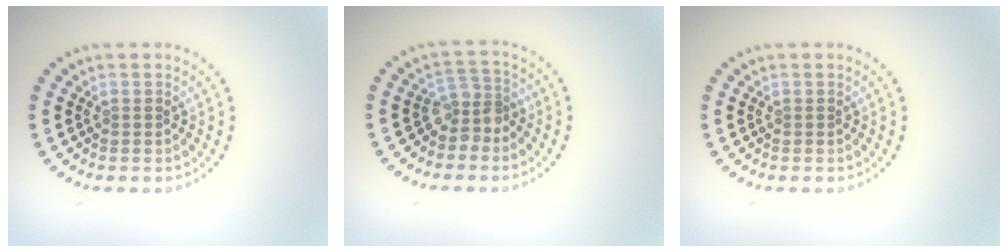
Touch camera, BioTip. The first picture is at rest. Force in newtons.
{"total": 2.5, "press": 1.9, "slide": 1.6}
{"total": 0.0}